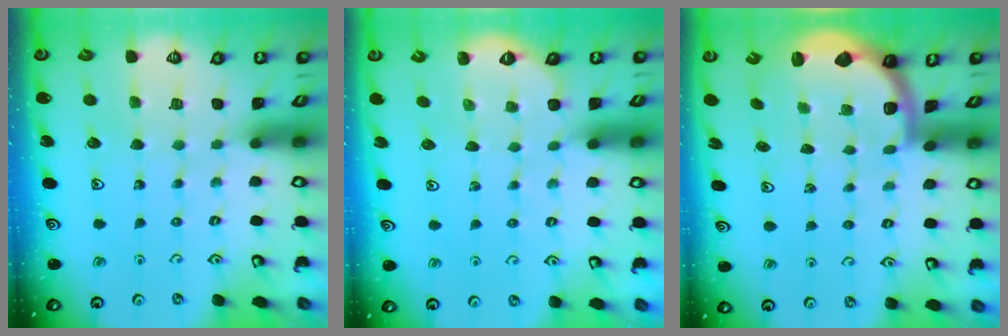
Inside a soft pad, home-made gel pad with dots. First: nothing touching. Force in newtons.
{"total": 2.6, "press": 1.9, "slide": 1.9}
{"total": 2.0, "press": 1.9, "slide": 0.5}